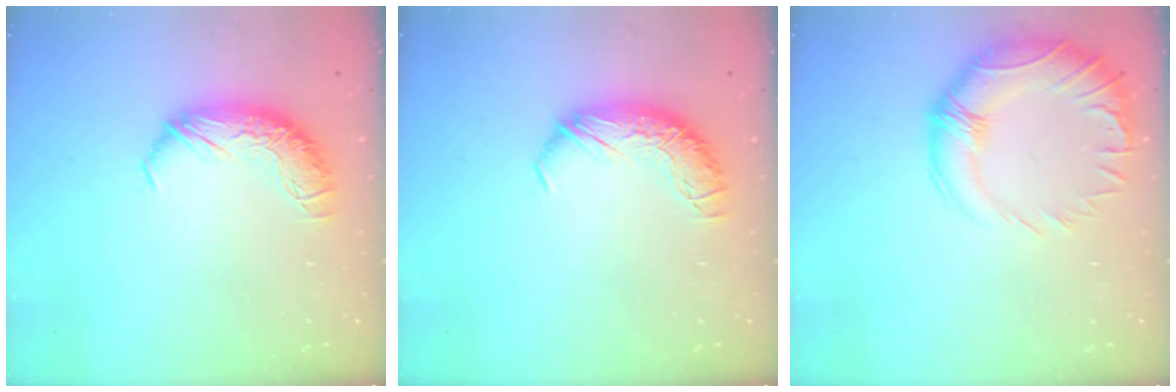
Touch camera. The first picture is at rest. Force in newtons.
{"total": 0.0}
{"total": 5.8, "press": 4.1, "slide": 4.1}